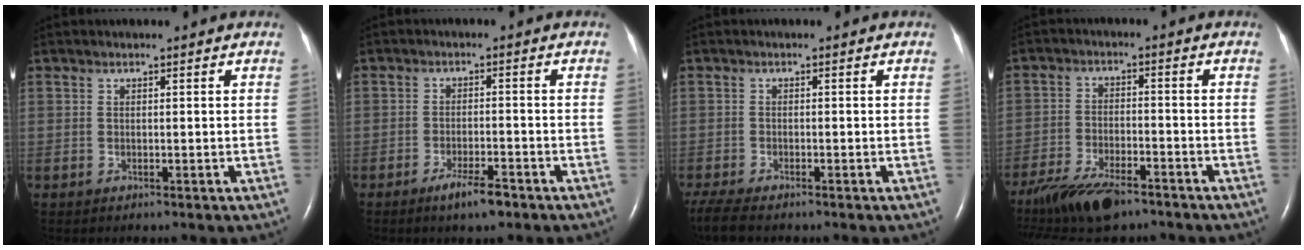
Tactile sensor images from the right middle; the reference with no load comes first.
{"total": 4.3, "force": [-3.1, 0.7, 3.0], "torque": [-0.058, -0.004, -0.052]}
{"total": 5.1, "force": [-4.3, 0.9, 2.7], "torque": [-0.059, -0.017, -0.075]}
{"total": 12.4, "force": [-9.6, 3.6, 7.0], "torque": [-0.134, -0.021, -0.166]}